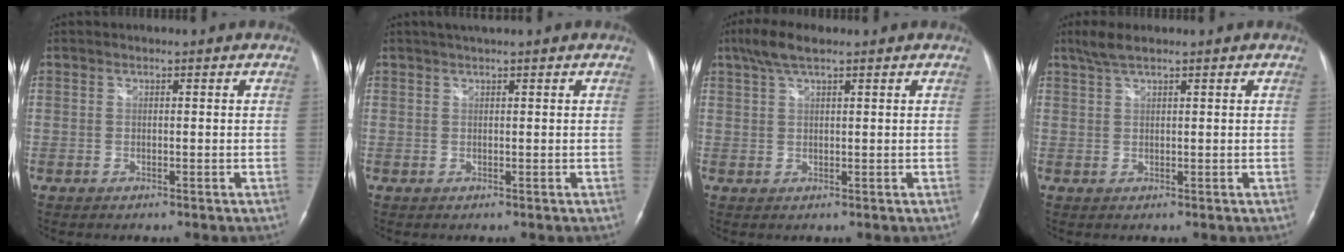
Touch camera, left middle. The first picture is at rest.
{"total": 2.2, "force": [1.8, -0.1, 1.3], "torque": [-0.020, 0.020, 0.032]}
{"total": 4.4, "force": [3.1, 0.8, 3.0], "torque": [-0.068, 0.017, 0.061]}
{"total": 2.9, "force": [2.3, 0.4, 1.8], "torque": [-0.046, 0.011, 0.048]}